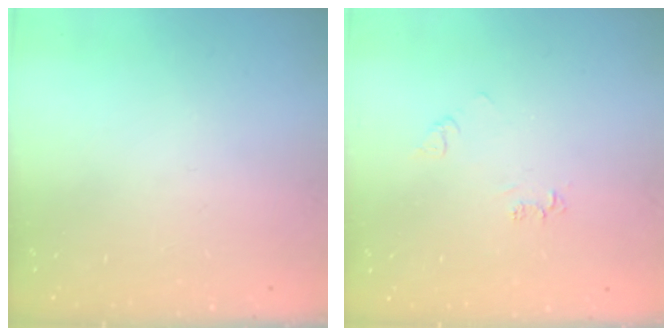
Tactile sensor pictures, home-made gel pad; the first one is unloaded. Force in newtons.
{"total": 4.3, "press": 4.3, "slide": 0.5}